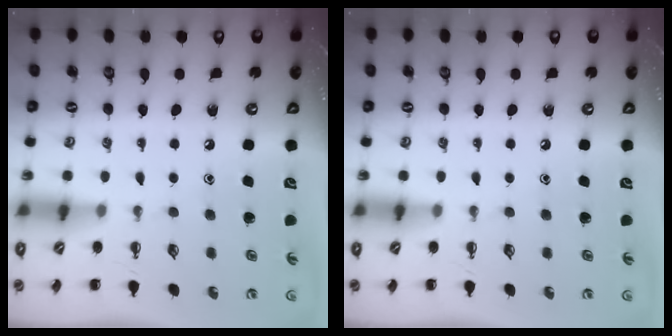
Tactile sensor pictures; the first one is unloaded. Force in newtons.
{"total": 0.0}